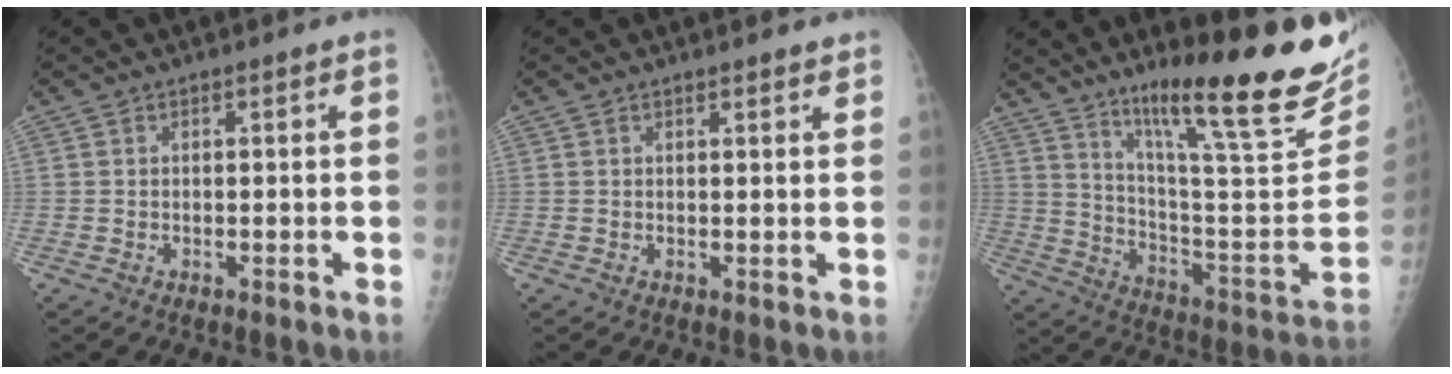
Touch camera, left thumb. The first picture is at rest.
{"total": 1.8, "force": [1.6, 0.3, 0.7], "torque": [-0.003, -0.005, 0.020]}
{"total": 26.3, "force": [18.8, 3.8, 18.0], "torque": [-0.245, -0.110, 0.289]}